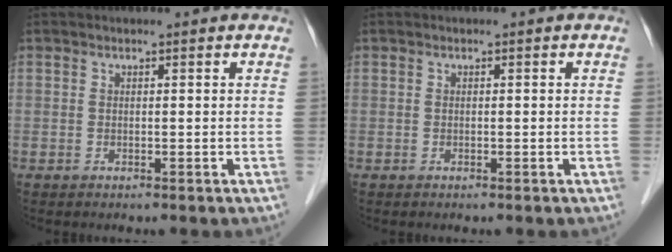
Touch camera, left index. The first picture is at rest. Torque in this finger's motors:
{"motor_torque": [0.01, 0.00, 0.00, 0.00]}